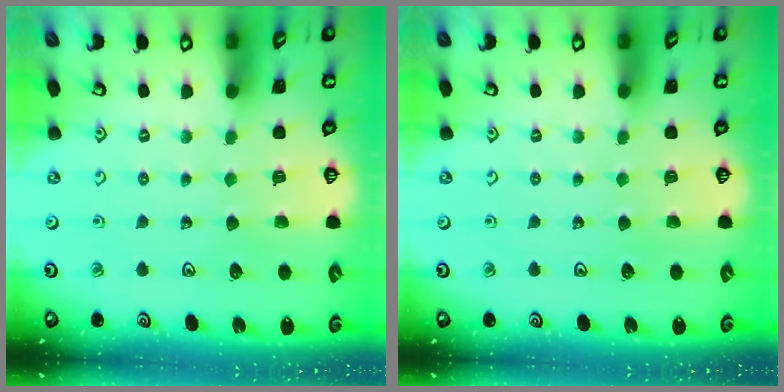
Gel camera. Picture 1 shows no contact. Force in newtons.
{"total": 0.0}